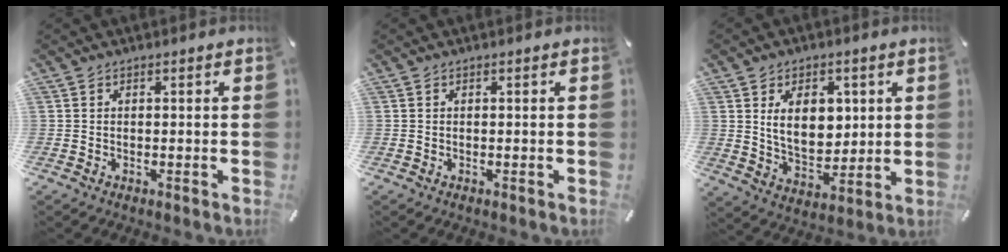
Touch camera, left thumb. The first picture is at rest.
{"total": 0.0}
{"total": 11.2, "force": [3.0, 7.6, 7.7], "torque": [-0.134, -0.004, 0.052]}